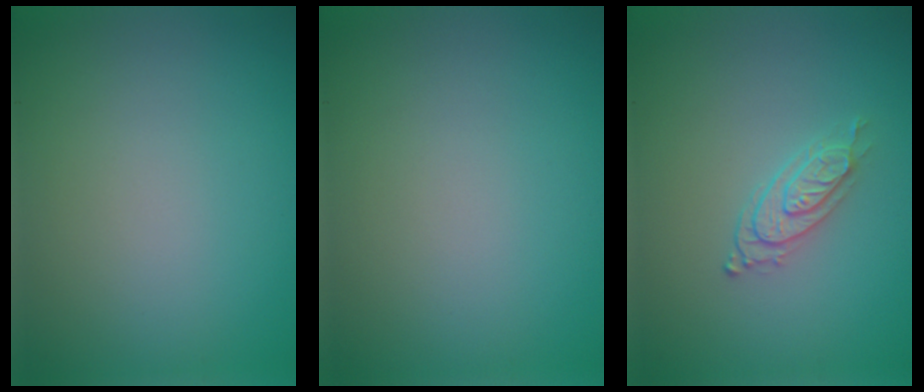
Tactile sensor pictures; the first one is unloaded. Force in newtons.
{"total": 0.0}
{"total": 2.5, "press": 2.1, "slide": 1.4}